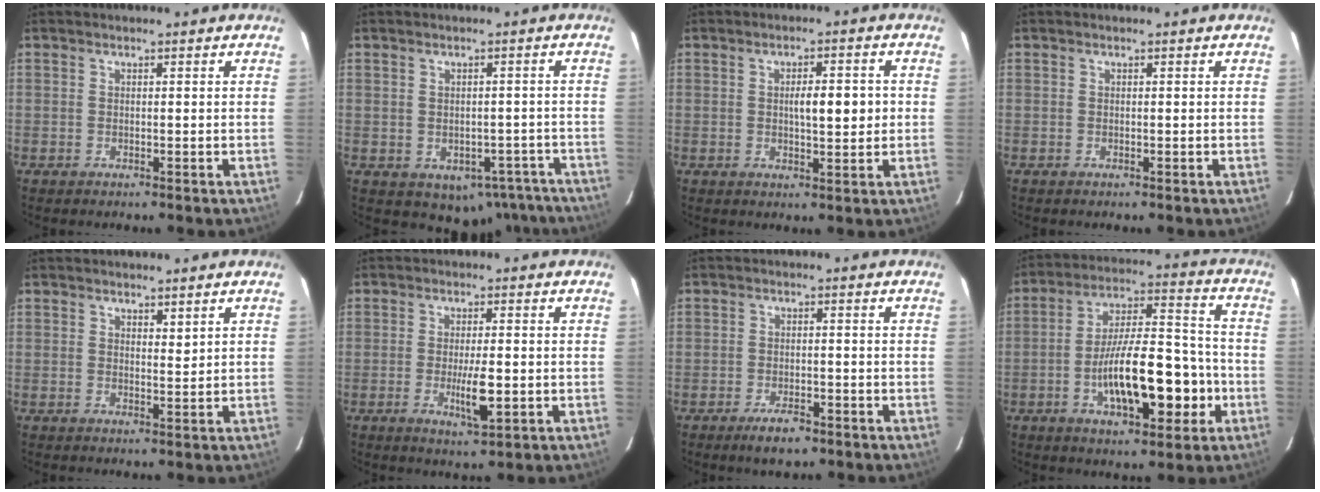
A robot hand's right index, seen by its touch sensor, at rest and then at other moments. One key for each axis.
{"total": 9.8, "fx": -6.2, "fy": 6.6, "fz": 3.6, "tx": -0.029, "ty": 0.015, "tz": -0.072}
{"total": 5.2, "fx": 0.4, "fy": 1.4, "fz": 5.0, "tx": -0.077, "ty": 0.005, "tz": 0.008}
{"total": 0.0}
{"total": 1.5, "fx": 1.2, "fy": 0.4, "fz": 0.8, "tx": -0.012, "ty": -0.007, "tz": 0.021}
{"total": 5.5, "fx": -1.3, "fy": 0.8, "fz": 5.2, "tx": -0.093, "ty": -0.010, "tz": -0.019}
{"total": 3.9, "fx": -2.7, "fy": 1.4, "fz": 2.5, "tx": -0.047, "ty": -0.001, "tz": -0.042}
{"total": 16.5, "fx": -4.7, "fy": 5.0, "fz": 15.0, "tx": -0.251, "ty": 0.019, "tz": -0.072}